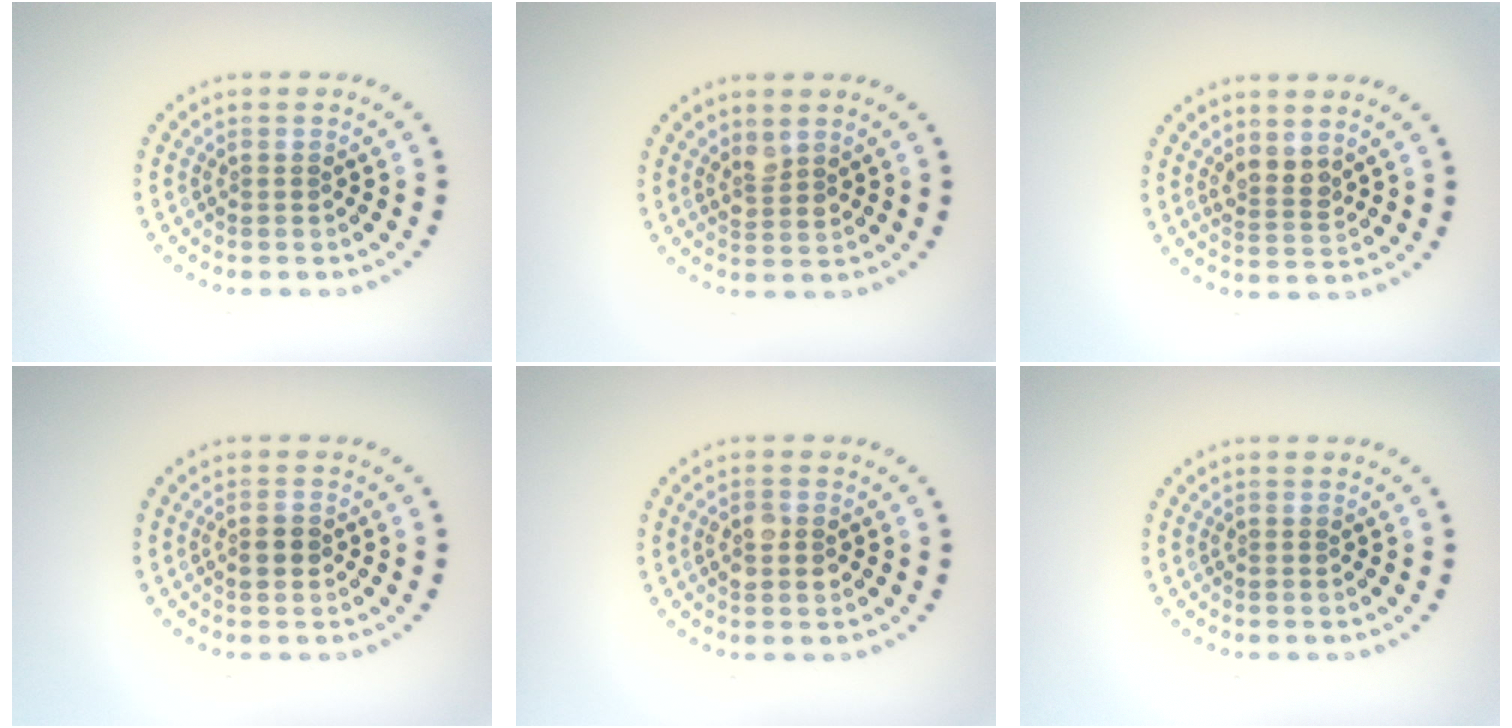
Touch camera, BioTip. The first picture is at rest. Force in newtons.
{"total": 1.6, "press": 1.4, "slide": 0.9}
{"total": 2.0, "press": 1.6, "slide": 1.2}
{"total": 1.2, "press": 1.2, "slide": 0.1}
{"total": 2.4, "press": 2.4, "slide": 0.1}
{"total": 0.0}